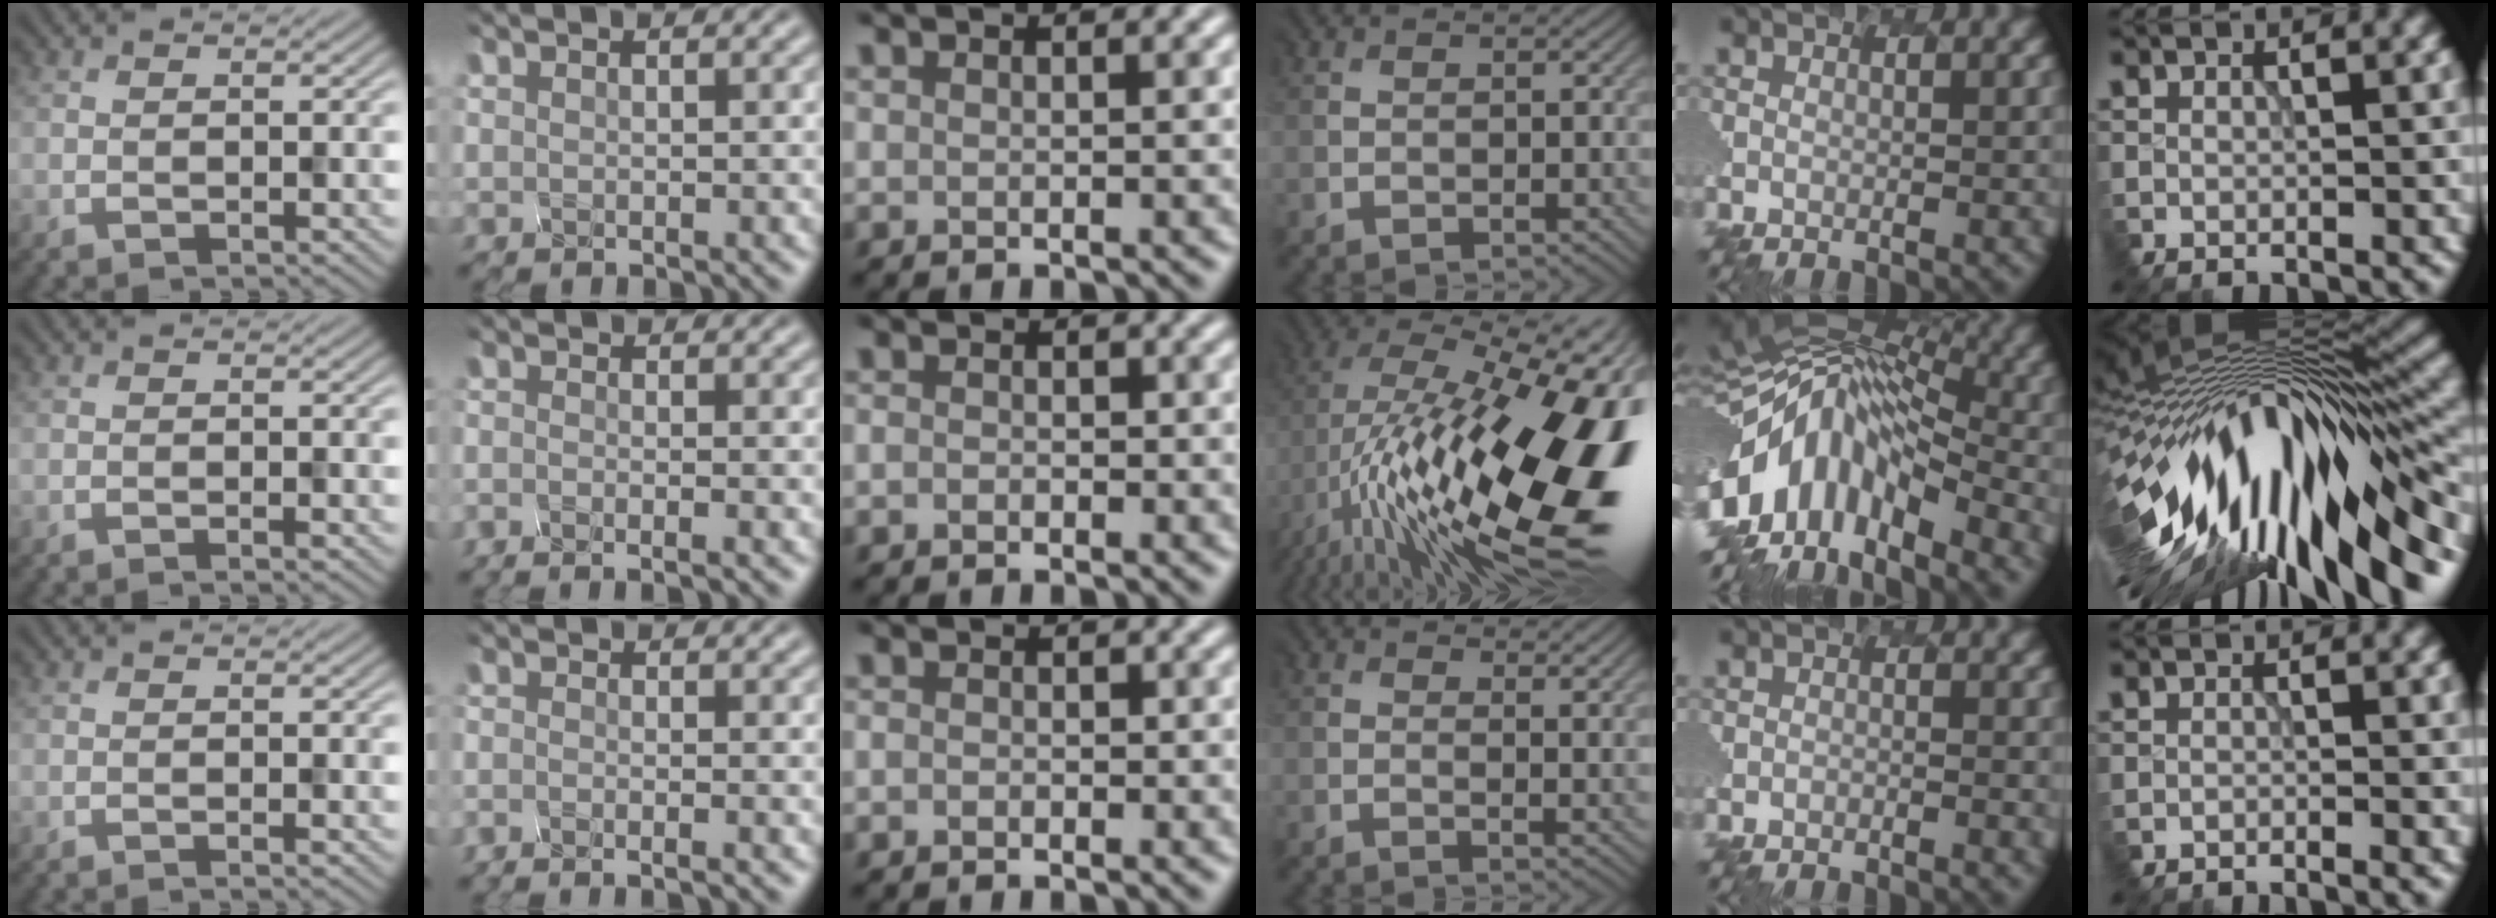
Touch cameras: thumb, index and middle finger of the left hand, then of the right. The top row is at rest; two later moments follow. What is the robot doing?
{"motion": "disassemble", "object": "hinged tin"}